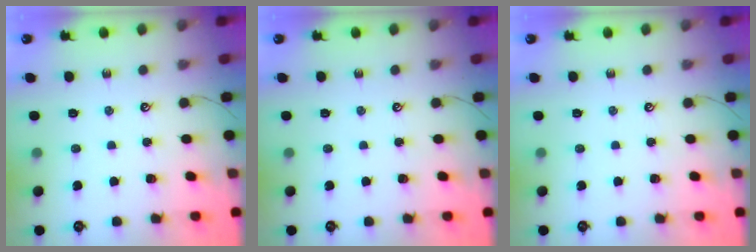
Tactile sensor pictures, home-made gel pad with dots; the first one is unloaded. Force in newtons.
{"total": 0.0}
{"total": 0.0}